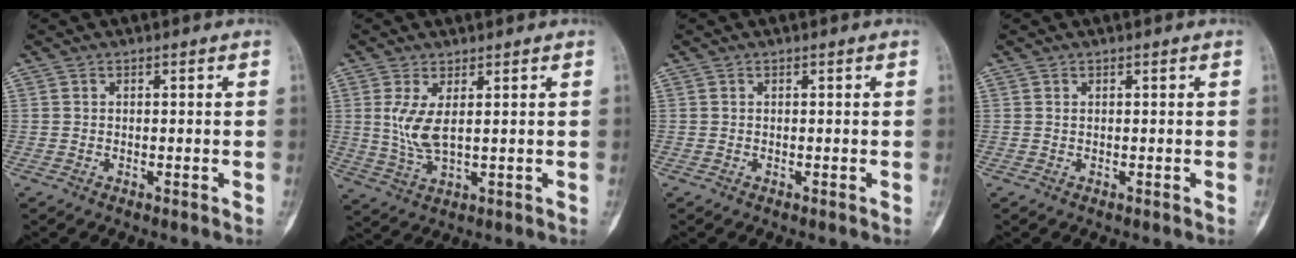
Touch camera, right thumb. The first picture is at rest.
{"total": 6.0, "force": [1.4, 2.2, 5.5], "torque": [-0.126, -0.015, 0.037]}
{"total": 0.0}
{"total": 0.0}